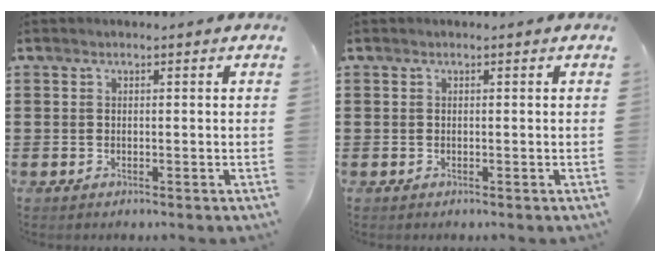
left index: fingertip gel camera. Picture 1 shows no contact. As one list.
[{"total": 0.0}]